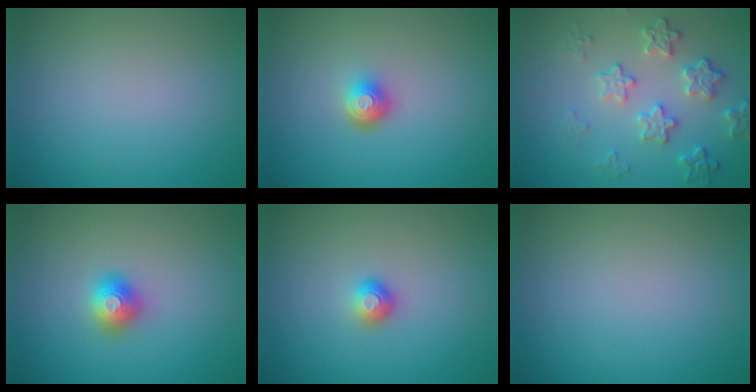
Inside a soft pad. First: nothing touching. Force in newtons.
{"total": 2.2, "press": 1.4, "slide": 1.6}
{"total": 4.0, "press": 3.5, "slide": 2.0}
{"total": 2.0, "press": 2.0, "slide": 0.2}
{"total": 1.3, "press": 1.2, "slide": 0.7}
{"total": 0.0}